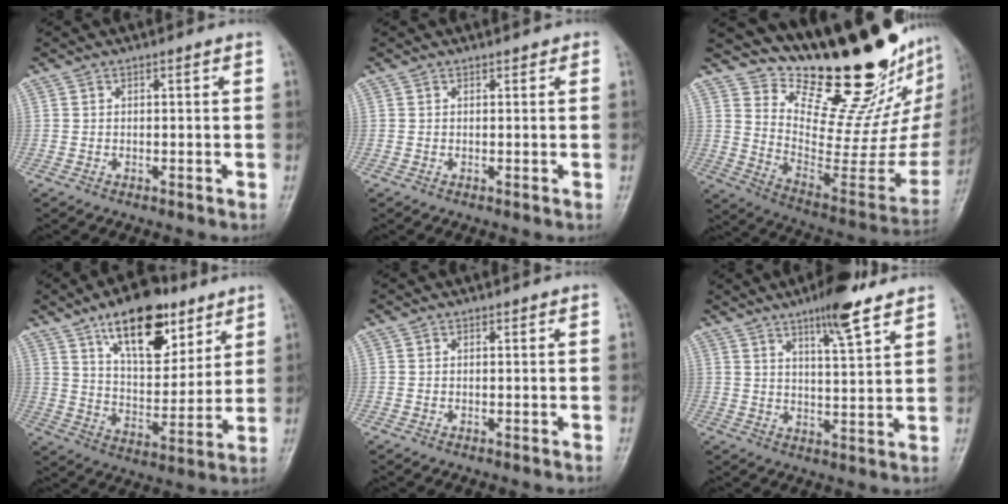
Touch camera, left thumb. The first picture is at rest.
{"total": 0.8, "force": [0.5, 0.5, 0.2], "torque": [0.005, -0.001, 0.002]}
{"total": 26.4, "force": [19.6, 8.1, 15.7], "torque": [-0.193, -0.138, 0.303]}
{"total": 17.9, "force": [10.4, 8.8, 11.6], "torque": [-0.133, -0.048, 0.172]}
{"total": 0.0}
{"total": 8.9, "force": [6.2, 1.8, 6.2], "torque": [-0.087, -0.038, 0.097]}